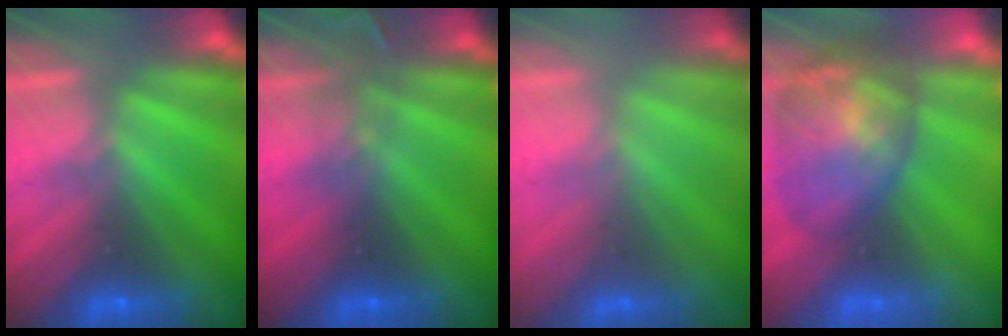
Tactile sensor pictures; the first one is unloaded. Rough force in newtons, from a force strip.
{"total": 2.9}
{"total": 2.0}
{"total": 7.4}